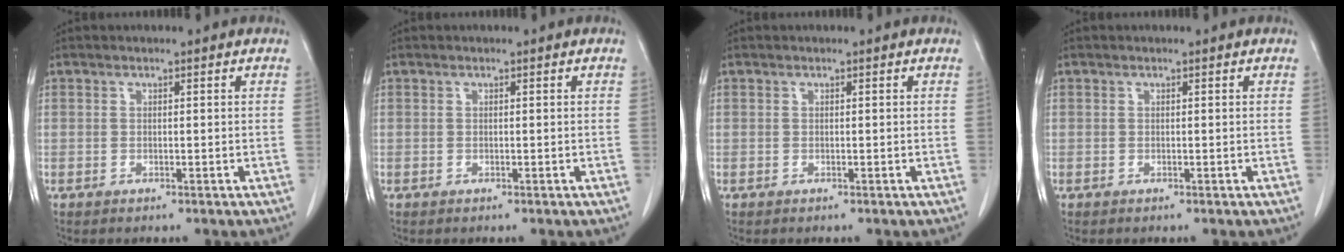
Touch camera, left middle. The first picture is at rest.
{"total": 0.0}
{"total": 0.0}
{"total": 0.0}